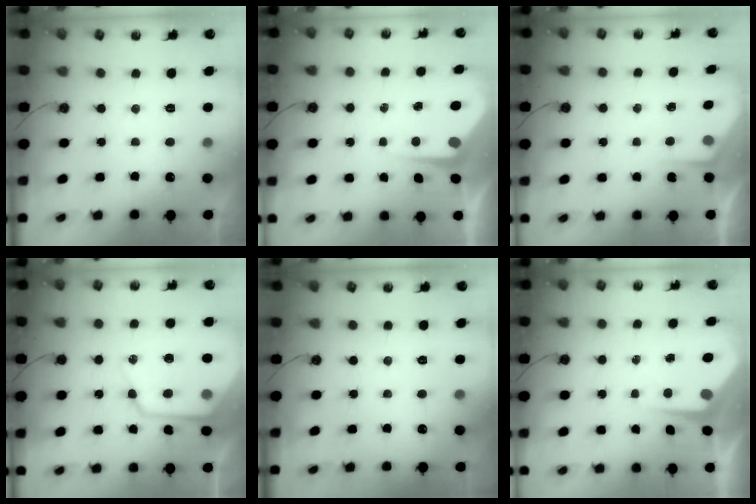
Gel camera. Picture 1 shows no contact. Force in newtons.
{"total": 4.5, "press": 4.5, "slide": 0.5}
{"total": 2.1, "press": 2.1, "slide": 0.2}
{"total": 16.3, "press": 16.2, "slide": 1.5}
{"total": 0.0}
{"total": 5.1, "press": 5.0, "slide": 0.7}